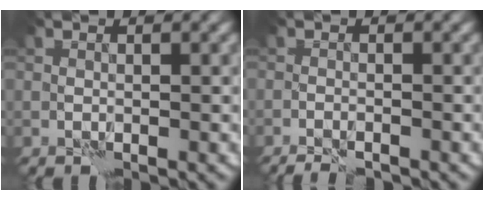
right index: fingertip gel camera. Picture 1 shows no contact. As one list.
[{"total": 2.6, "force": [-2.3, 0.2, 1.0], "torque": [-0.024, -0.006, -0.038]}]